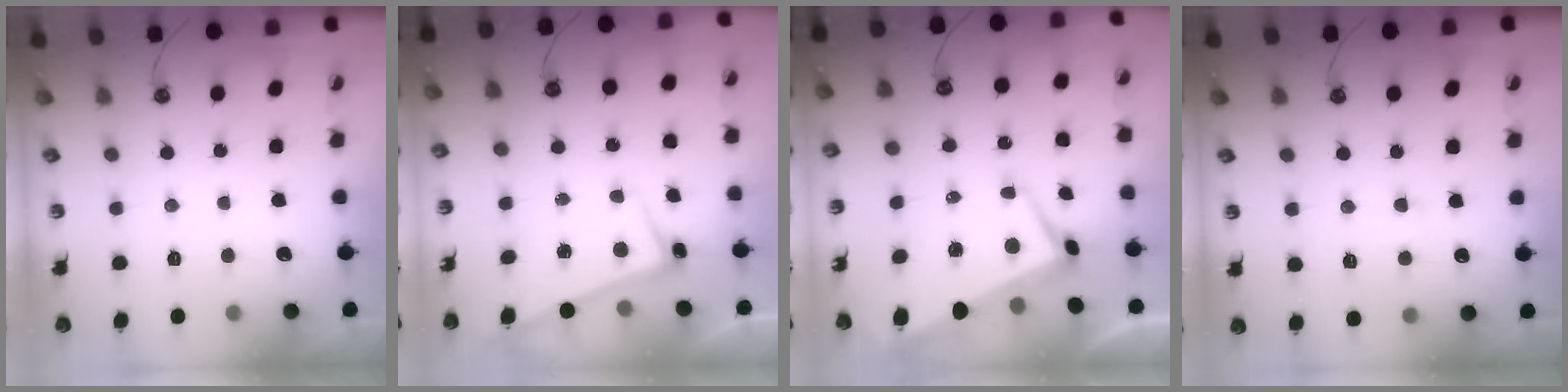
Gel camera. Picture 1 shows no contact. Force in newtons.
{"total": 2.6, "press": 2.5, "slide": 0.7}
{"total": 1.7, "press": 1.1, "slide": 1.3}
{"total": 1.0, "press": 0.9, "slide": 0.5}